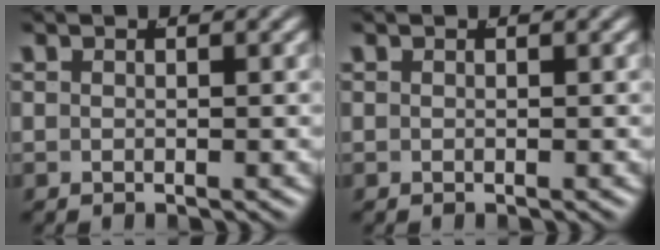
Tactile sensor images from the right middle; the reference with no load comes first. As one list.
[{"total": 0.0}]